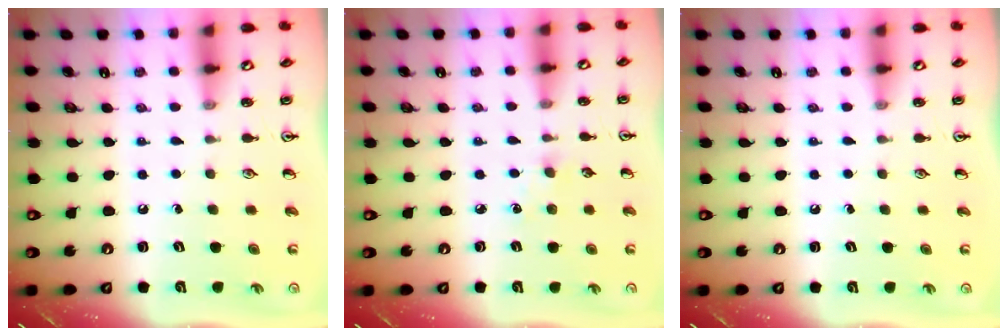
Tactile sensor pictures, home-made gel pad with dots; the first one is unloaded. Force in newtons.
{"total": 3.0, "press": 2.9, "slide": 0.4}
{"total": 0.0}